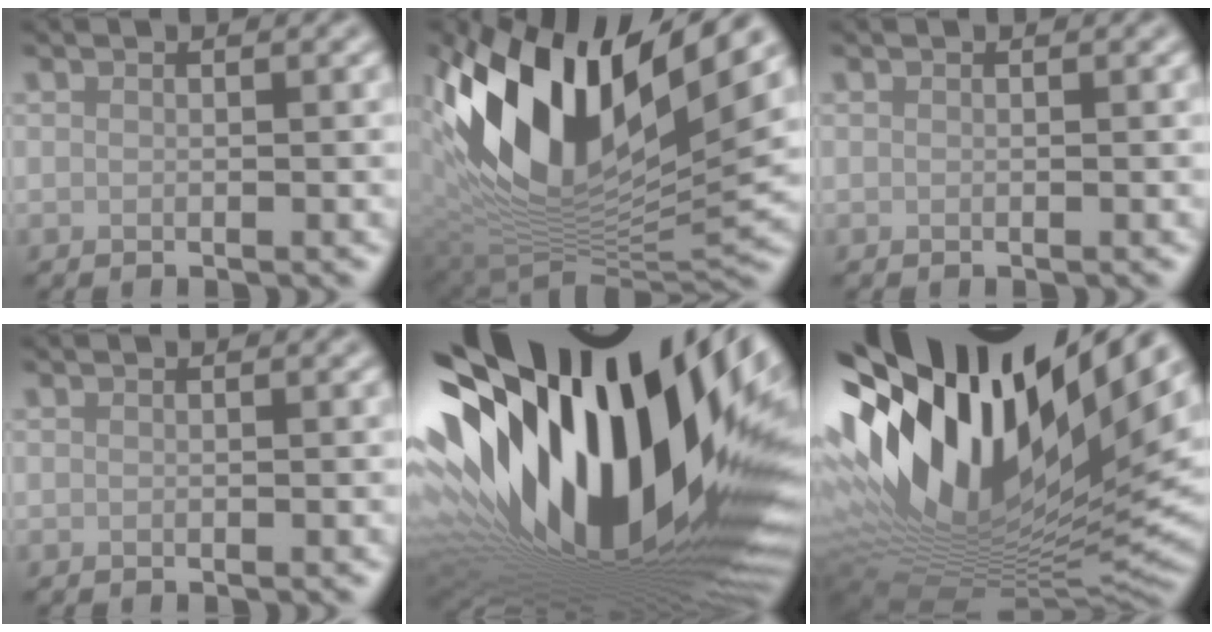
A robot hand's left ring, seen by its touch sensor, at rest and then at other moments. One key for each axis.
{"total": 15.5, "fx": 6.2, "fy": 7.2, "fz": 12.3, "tx": -0.234, "ty": 0.007, "tz": 0.106}
{"total": 0.0}
{"total": 0.0}
{"total": 21.1, "fx": 4.9, "fy": 8.0, "fz": 18.8, "tx": -0.309, "ty": -0.016, "tz": 0.081}
{"total": 18.4, "fx": 7.9, "fy": 7.1, "fz": 15.0, "tx": -0.274, "ty": 0.013, "tz": 0.144}